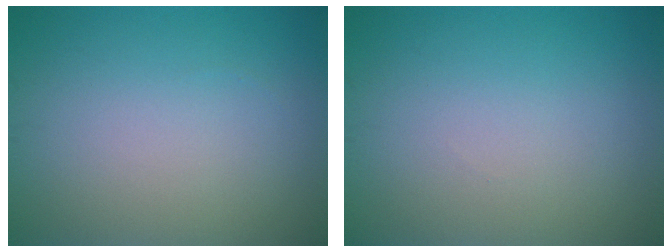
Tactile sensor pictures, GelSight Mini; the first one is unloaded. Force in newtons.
{"total": 0.0}